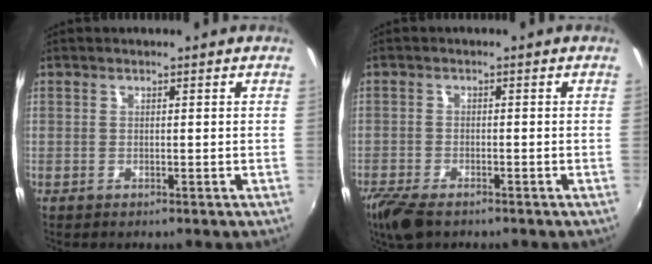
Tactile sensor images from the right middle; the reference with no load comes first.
{"total": 6.4, "force": [-4.8, 2.3, 3.6], "torque": [-0.096, -0.027, -0.093]}